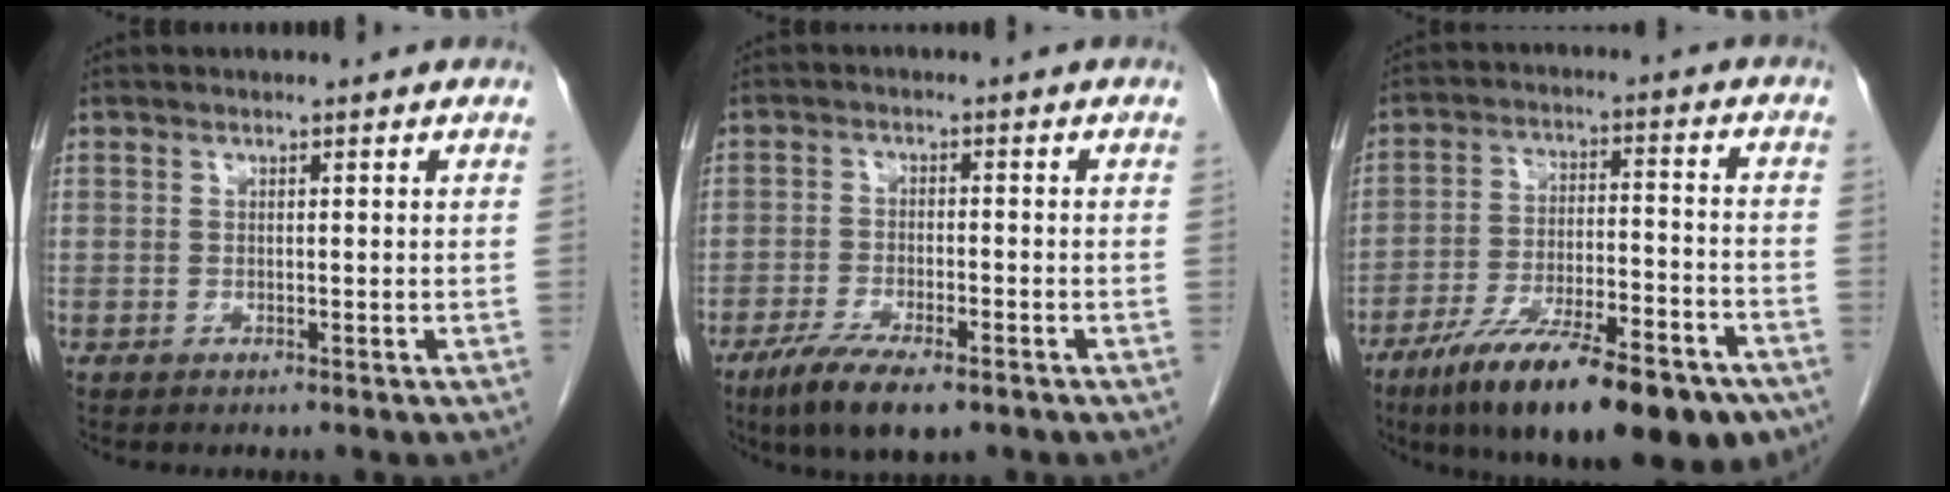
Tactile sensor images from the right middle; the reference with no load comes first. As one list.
[{"total": 8.6, "force": [-5.7, 2.2, 6.0], "torque": [-0.106, -0.017, -0.093]}, {"total": 21.2, "force": [-14.6, 5.1, 14.5], "torque": [-0.190, -0.010, -0.233]}]